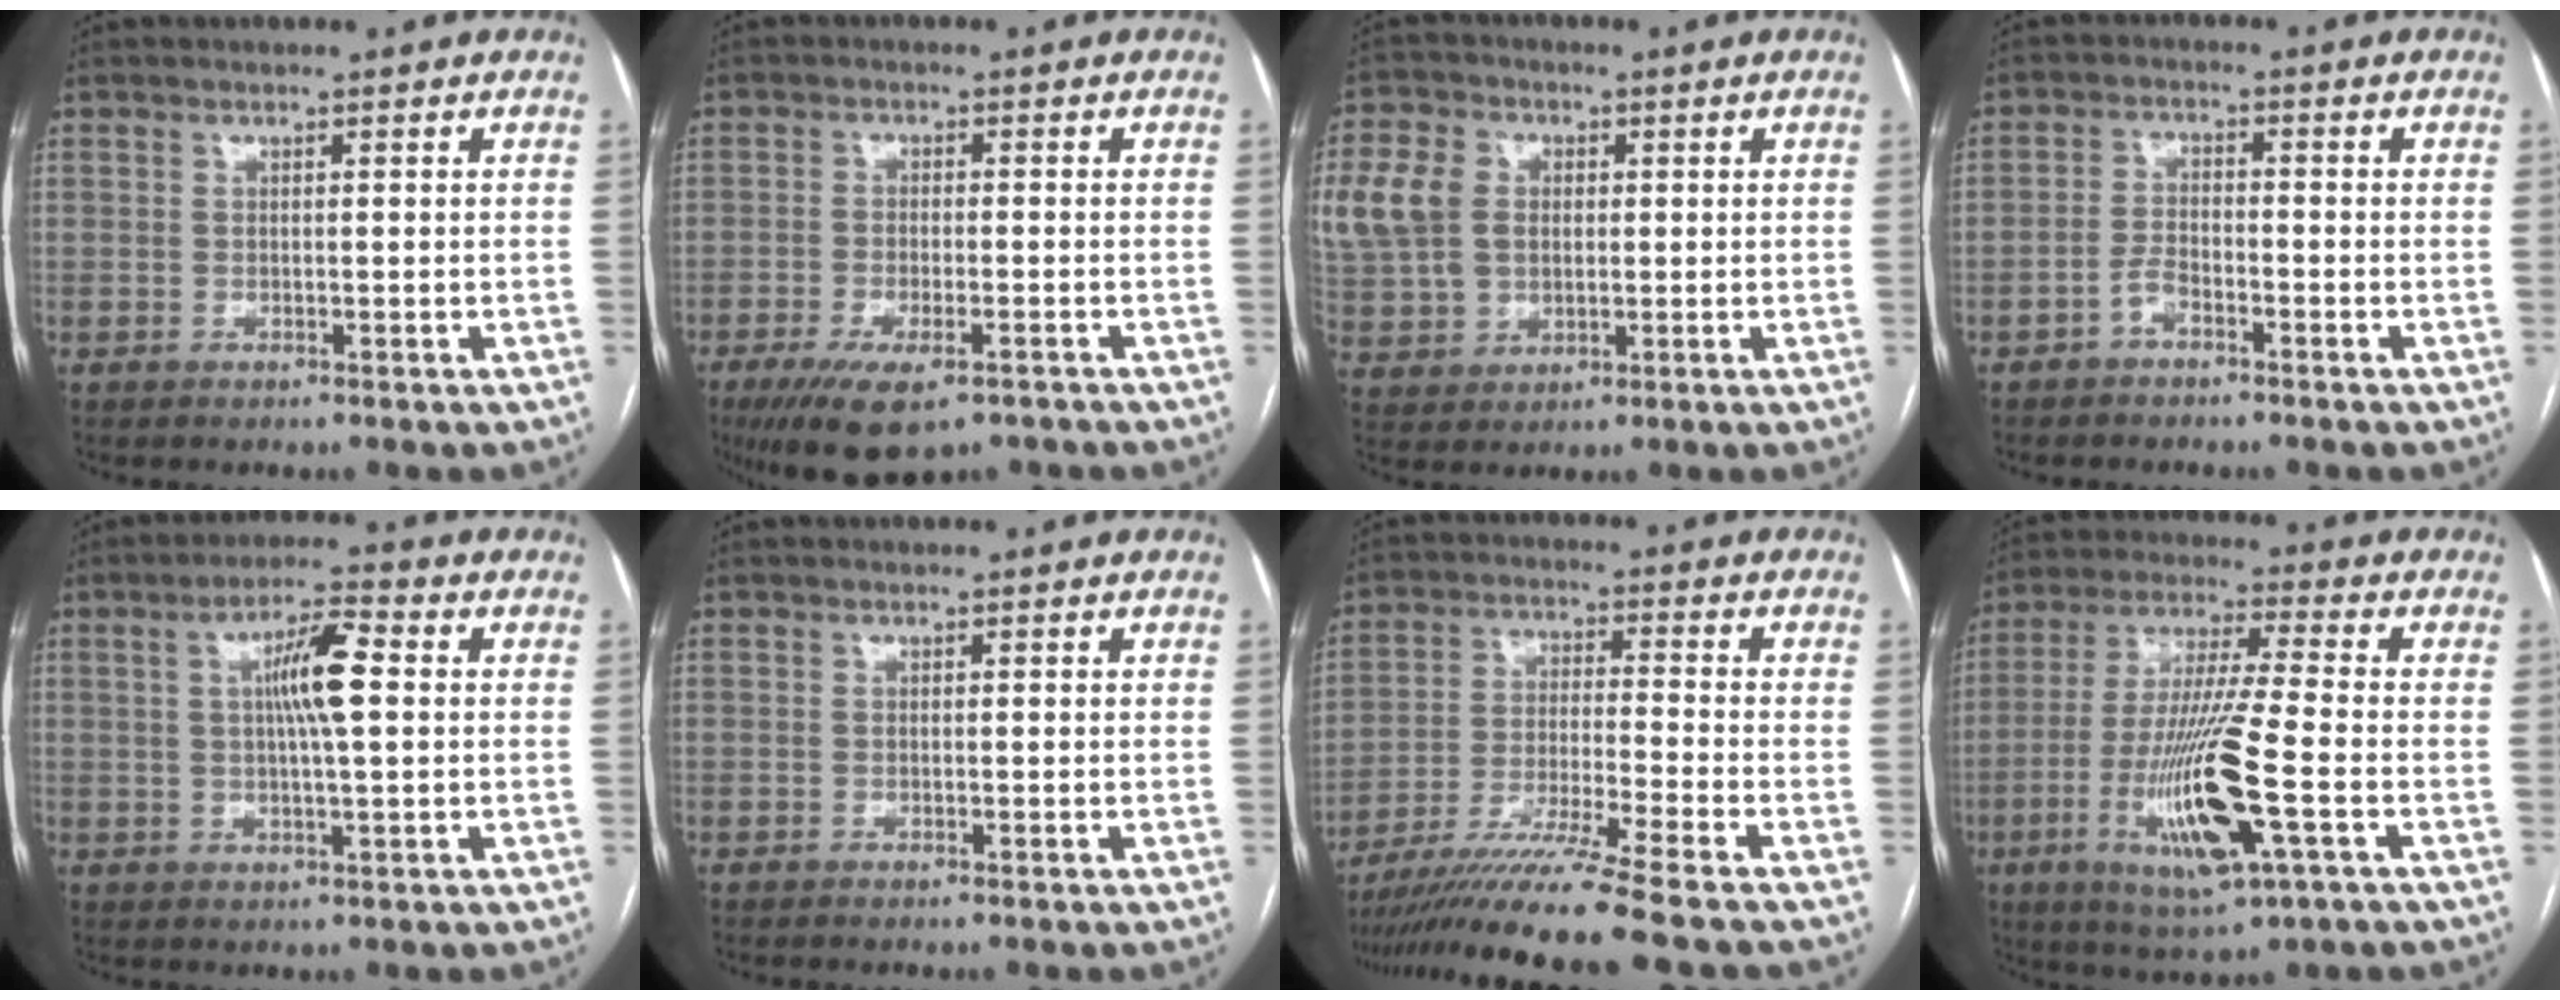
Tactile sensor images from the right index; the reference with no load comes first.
{"total": 9.6, "force": [-6.3, 3.1, 6.5], "torque": [-0.111, -0.017, -0.096]}
{"total": 14.3, "force": [2.8, 11.7, 7.7], "torque": [-0.211, 0.030, 0.062]}
{"total": 2.5, "force": [-1.7, 1.1, 1.5], "torque": [-0.028, 0.006, -0.030]}
{"total": 7.4, "force": [1.2, 0.8, 7.3], "torque": [-0.130, 0.011, 0.018]}
{"total": 0.0}
{"total": 14.9, "force": [-12.3, -2.7, 7.9], "torque": [-0.136, -0.033, -0.208]}
{"total": 16.2, "force": [-4.9, 1.0, 15.4], "torque": [-0.312, -0.023, -0.087]}